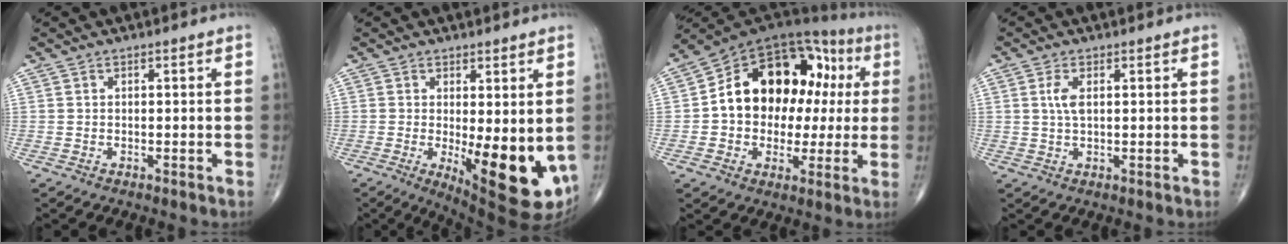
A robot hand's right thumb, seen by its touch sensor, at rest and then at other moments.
{"total": 14.1, "force": [-2.0, 4.9, 13.0], "torque": [-0.175, -0.031, -0.012]}
{"total": 21.1, "force": [1.8, 14.9, 14.8], "torque": [-0.182, 0.050, 0.028]}
{"total": 2.8, "force": [0.7, 1.1, 2.5], "torque": [-0.058, 0.002, 0.014]}